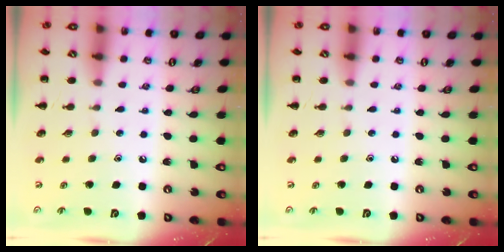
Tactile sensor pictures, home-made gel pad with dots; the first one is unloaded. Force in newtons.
{"total": 0.0}